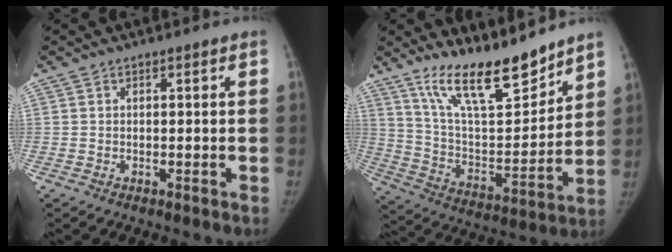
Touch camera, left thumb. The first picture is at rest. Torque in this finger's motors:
{"motor_torque": [0.32, 0.16, 1.37, -1.40, 0.06]}